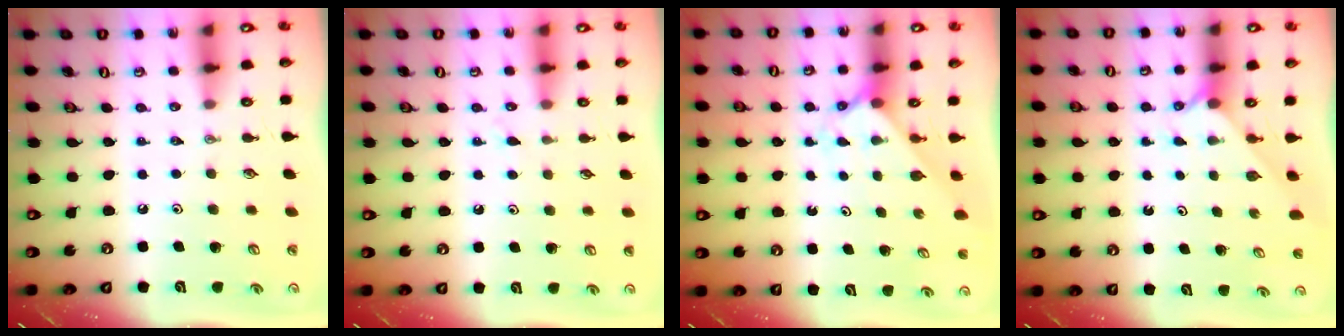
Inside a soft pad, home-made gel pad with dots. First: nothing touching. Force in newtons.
{"total": 6.0, "press": 6.0, "slide": 0.7}
{"total": 2.3, "press": 2.3, "slide": 0.1}
{"total": 2.1, "press": 2.1, "slide": 0.3}